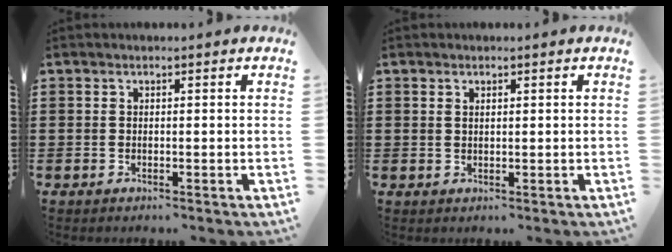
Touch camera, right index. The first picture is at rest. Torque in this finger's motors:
{"motor_torque": [-0.54, 1.48, -0.06, -0.01]}